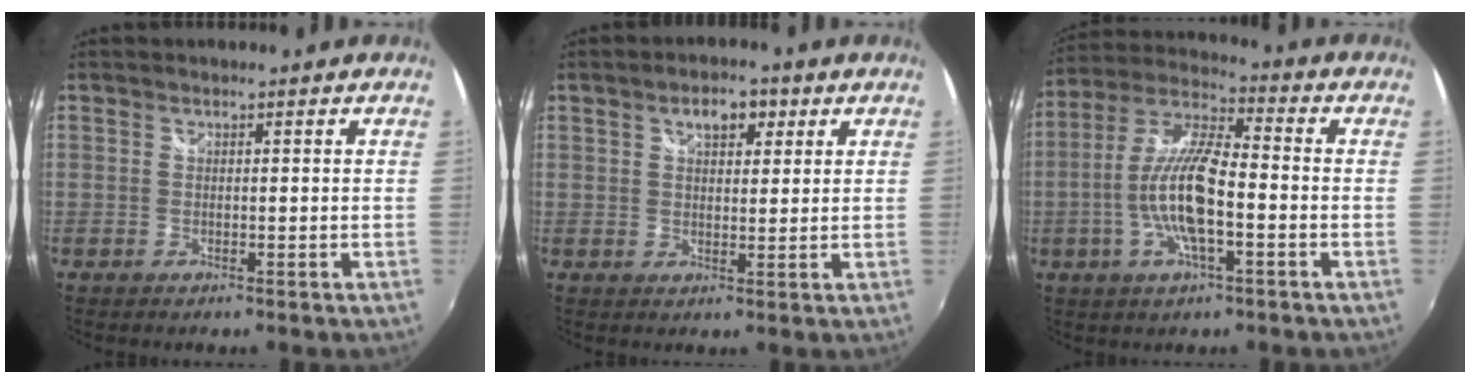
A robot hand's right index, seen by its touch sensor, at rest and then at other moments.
{"total": 5.0, "force": [2.4, 2.9, 3.3], "torque": [-0.049, 0.013, 0.038]}
{"total": 13.4, "force": [-3.2, 3.5, 12.5], "torque": [-0.253, 0.000, -0.062]}